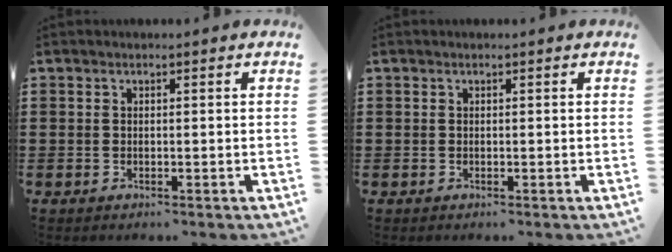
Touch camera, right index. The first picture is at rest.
{"total": 0.0}